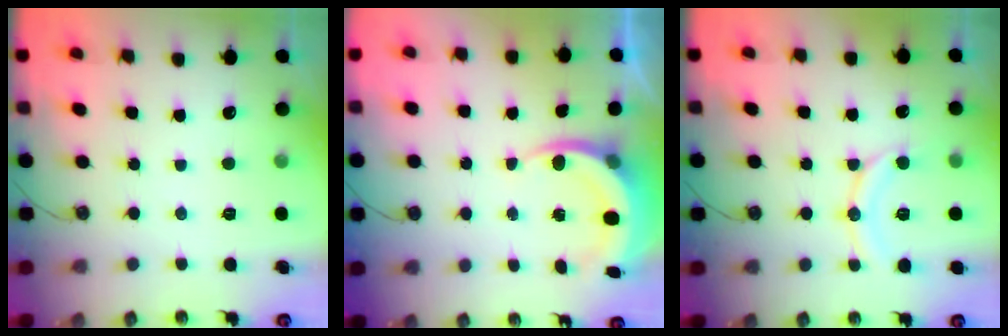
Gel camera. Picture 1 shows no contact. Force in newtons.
{"total": 6.1, "press": 6.0, "slide": 1.1}
{"total": 11.4, "press": 11.3, "slide": 1.0}